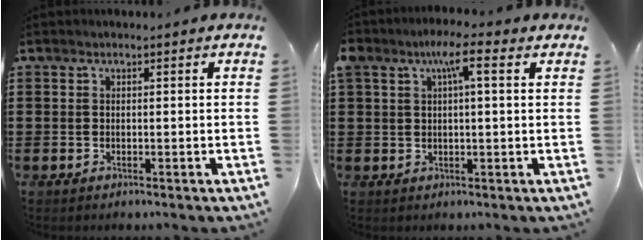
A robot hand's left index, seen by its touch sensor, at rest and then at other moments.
{"total": 5.6, "force": [2.4, 1.7, 4.7], "torque": [-0.091, 0.009, 0.039]}